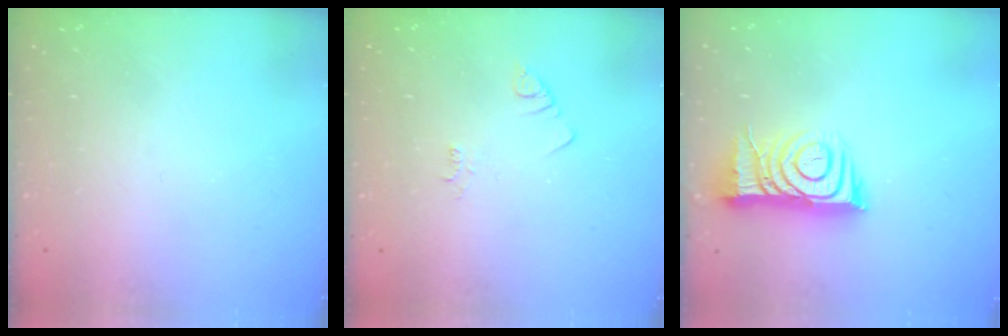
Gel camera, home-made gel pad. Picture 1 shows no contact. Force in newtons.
{"total": 1.9, "press": 1.9, "slide": 0.3}
{"total": 11.3, "press": 11.2, "slide": 1.0}